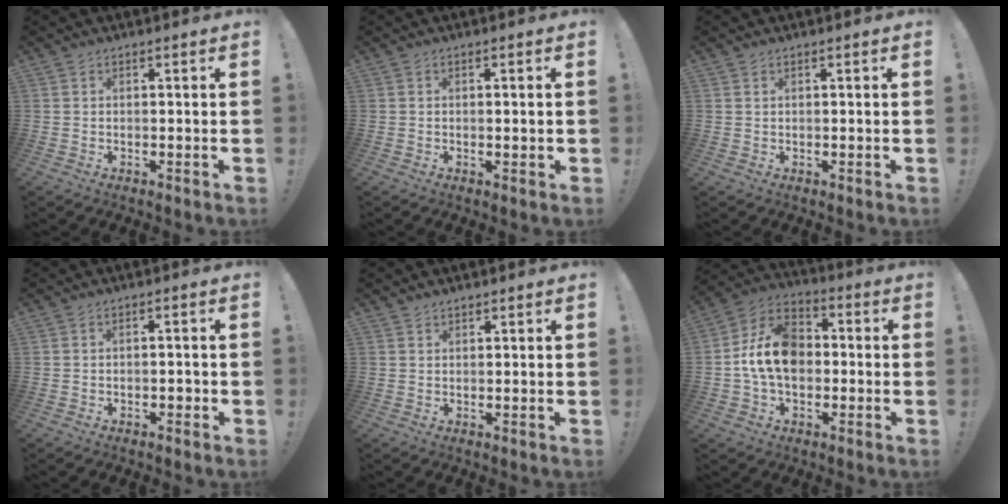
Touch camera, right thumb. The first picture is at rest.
{"total": 1.5, "force": [0.0, 0.2, 1.5], "torque": [-0.015, -0.005, -0.002]}
{"total": 0.7, "force": [0.5, 0.3, 0.3], "torque": [-0.005, 0.000, 0.010]}
{"total": 1.8, "force": [-1.2, 0.8, 1.2], "torque": [-0.021, 0.005, -0.019]}
{"total": 1.1, "force": [0.9, 0.5, 0.1], "torque": [0.003, -0.005, 0.017]}
{"total": 14.2, "force": [-0.6, 10.0, 10.1], "torque": [-0.174, 0.024, -0.009]}